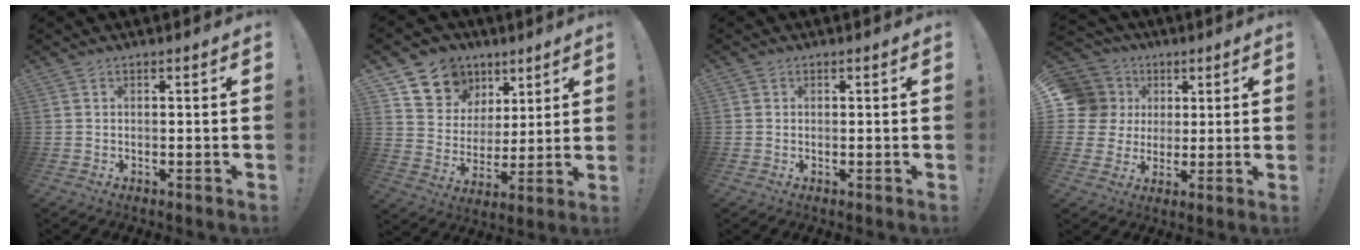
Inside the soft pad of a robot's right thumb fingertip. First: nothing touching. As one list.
[{"total": 11.0, "force": [6.0, 9.0, 1.7], "torque": [-0.030, -0.044, 0.127]}, {"total": 0.6, "force": [0.2, 0.5, -0.2], "torque": [0.002, 0.001, 0.005]}, {"total": 12.2, "force": [2.8, 11.1, 4.2], "torque": [-0.075, -0.007, 0.066]}]